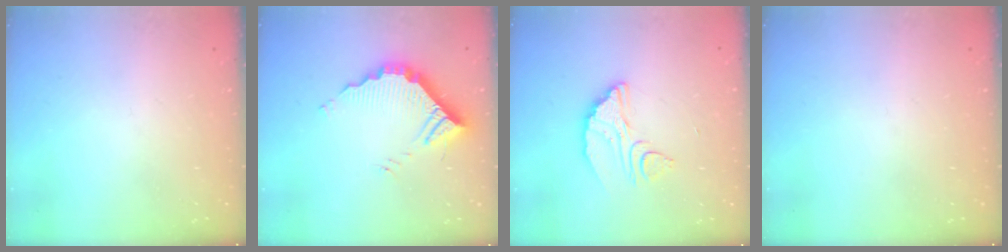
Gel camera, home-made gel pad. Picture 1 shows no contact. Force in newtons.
{"total": 10.6, "press": 10.6, "slide": 0.3}
{"total": 8.8, "press": 8.8, "slide": 0.8}
{"total": 0.0}